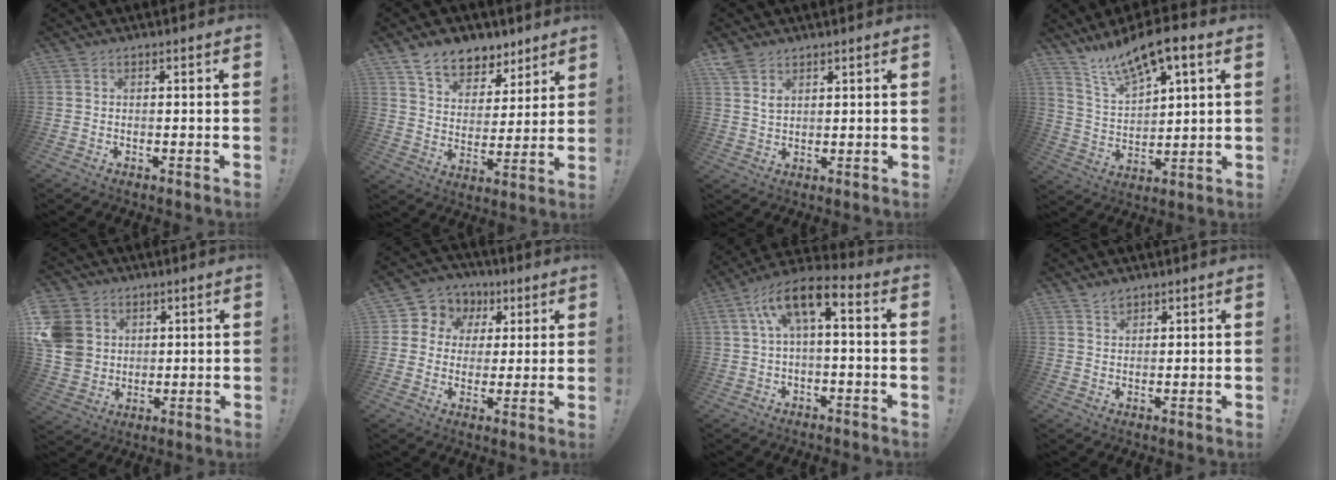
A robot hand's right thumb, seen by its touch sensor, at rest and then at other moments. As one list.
[{"total": 11.0, "force": [8.4, 6.2, 3.5], "torque": [-0.062, -0.059, 0.160]}, {"total": 3.9, "force": [2.8, 2.1, 1.7], "torque": [-0.025, -0.016, 0.053]}, {"total": 12.1, "force": [9.5, 3.2, 6.8], "torque": [-0.127, -0.063, 0.168]}, {"total": 11.4, "force": [3.1, 10.0, 4.6], "torque": [-0.081, -0.015, 0.067]}, {"total": 7.4, "force": [1.5, 7.0, 2.0], "torque": [-0.028, -0.011, 0.034]}, {"total": 9.2, "force": [1.9, 3.6, 8.2], "torque": [-0.142, -0.004, 0.034]}, {"total": 2.0, "force": [1.8, 0.6, 0.5], "torque": [0.001, -0.012, 0.033]}]